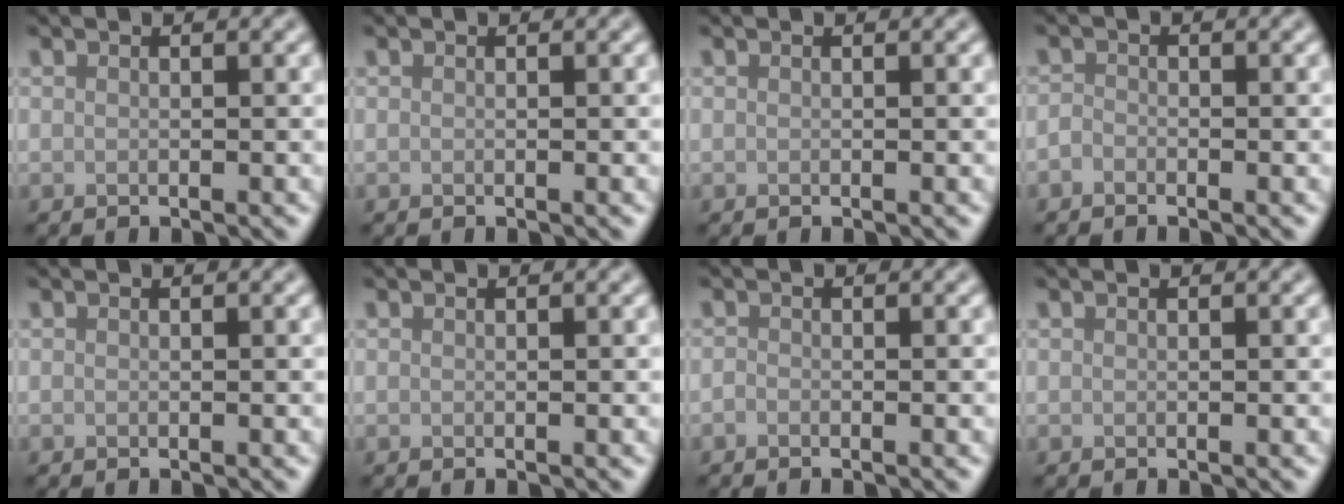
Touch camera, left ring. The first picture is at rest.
{"total": 0.0}
{"total": 0.0}
{"total": 0.9, "force": [-0.7, 0.5, 0.3], "torque": [-0.004, -0.001, -0.016]}
{"total": 0.0}
{"total": 0.0}
{"total": 0.5, "force": [-0.4, 0.2, 0.2], "torque": [-0.002, -0.003, -0.009]}
{"total": 0.0}